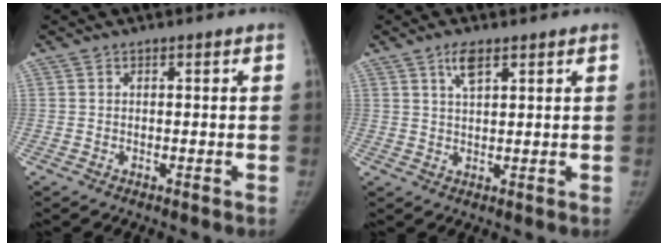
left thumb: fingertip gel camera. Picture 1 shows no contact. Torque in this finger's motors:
{"motor_torque": [-0.04, -0.34, 0.53, -0.06, 0.14]}